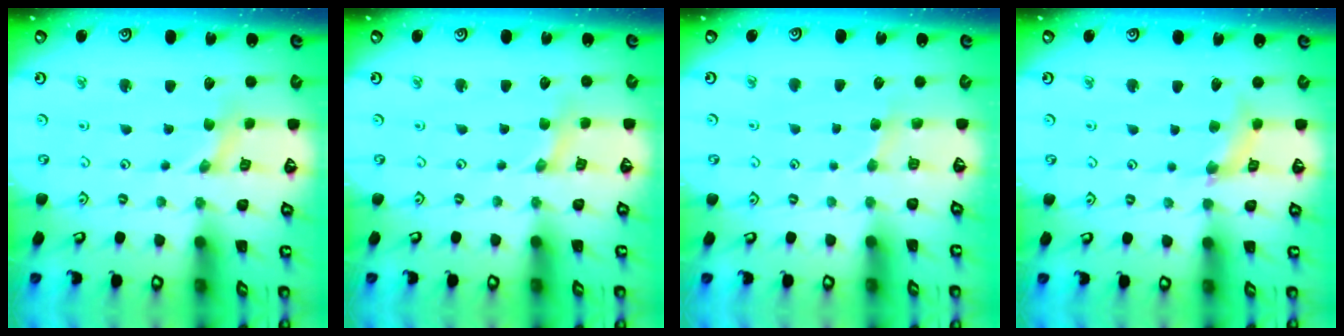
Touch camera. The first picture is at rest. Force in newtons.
{"total": 0.6, "press": 0.6, "slide": 0.1}
{"total": 2.9, "press": 2.9, "slide": 0.4}
{"total": 7.7, "press": 7.7, "slide": 0.9}